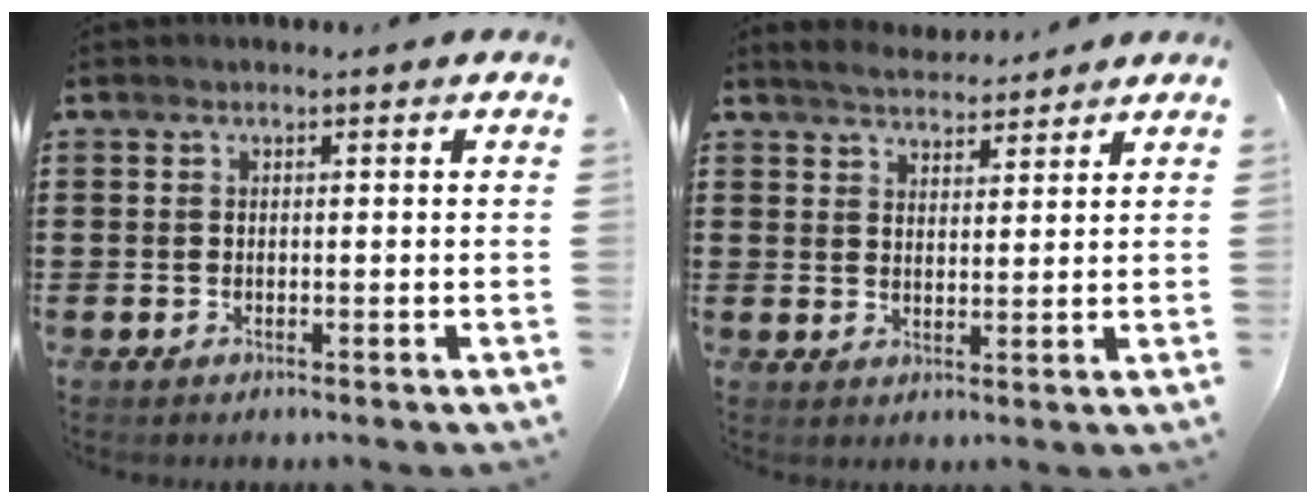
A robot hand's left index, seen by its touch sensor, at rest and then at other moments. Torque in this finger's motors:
{"motor_torque": [2.13, 0.01, -0.02, -0.03]}